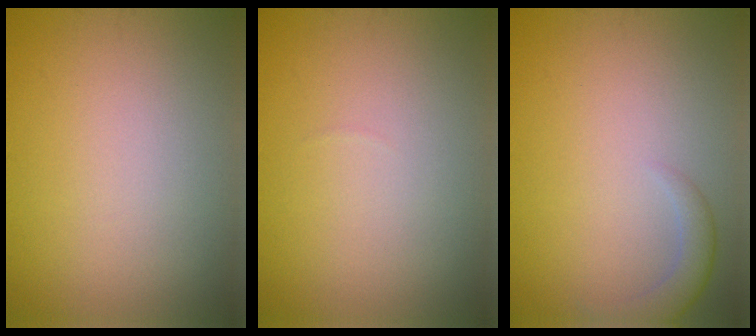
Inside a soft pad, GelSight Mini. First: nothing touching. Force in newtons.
{"total": 0.0}
{"total": 2.0, "press": 2.0, "slide": 0.1}